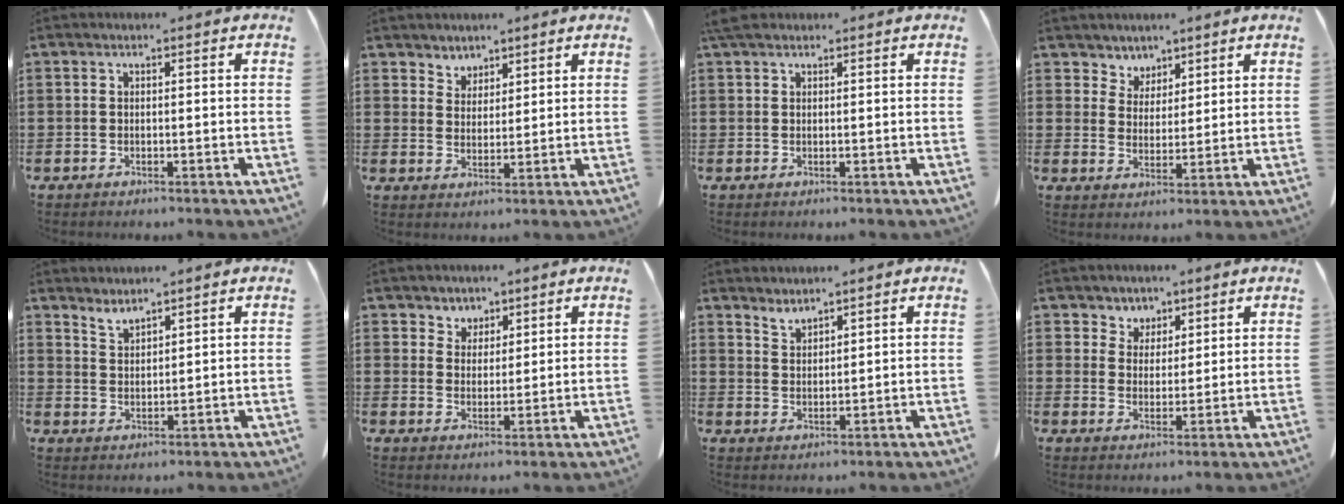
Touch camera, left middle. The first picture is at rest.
{"total": 3.4, "force": [2.9, 1.7, -0.2], "torque": [-0.010, -0.003, 0.056]}
{"total": 2.4, "force": [1.8, 1.1, 1.2], "torque": [-0.032, 0.006, 0.035]}
{"total": 4.2, "force": [3.4, 2.4, -0.4], "torque": [-0.015, -0.007, 0.065]}
{"total": 2.6, "force": [2.6, 0.0, 0.2], "torque": [-0.011, -0.010, 0.050]}
{"total": 3.7, "force": [2.9, 2.3, -0.3], "torque": [-0.013, -0.001, 0.056]}
{"total": 2.5, "force": [2.5, 0.1, 0.0], "torque": [-0.005, -0.008, 0.049]}
{"total": 4.1, "force": [3.2, 2.6, -0.2], "torque": [-0.016, -0.001, 0.060]}